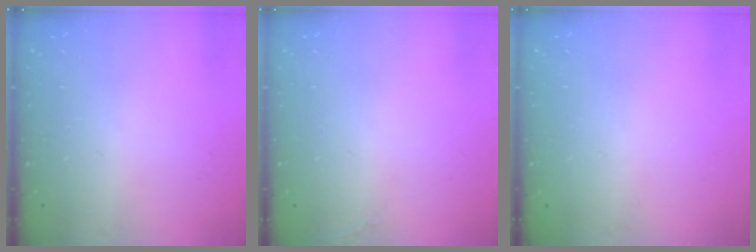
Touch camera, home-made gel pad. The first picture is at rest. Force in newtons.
{"total": 7.0, "press": 4.6, "slide": 5.3}
{"total": 0.0}